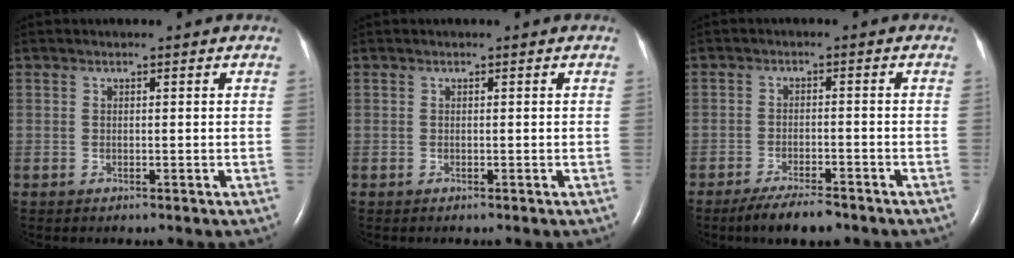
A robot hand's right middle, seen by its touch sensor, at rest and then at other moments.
{"total": 0.0}
{"total": 5.9, "force": [-4.7, 1.2, 3.3], "torque": [-0.061, -0.010, -0.079]}